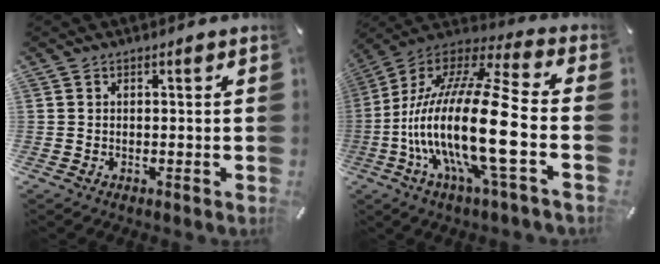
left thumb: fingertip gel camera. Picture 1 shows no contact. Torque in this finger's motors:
{"motor_torque": [1.61, 2.90, 2.77, 0.00, 1.05]}